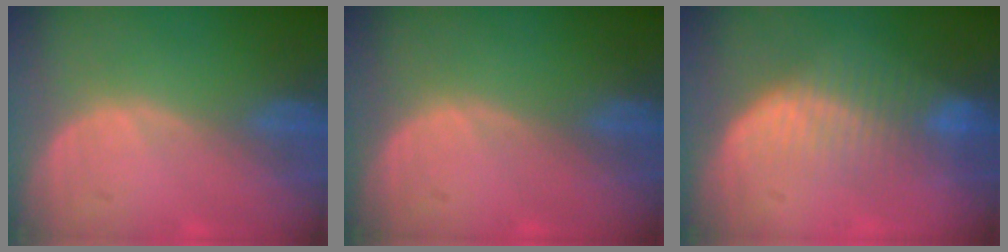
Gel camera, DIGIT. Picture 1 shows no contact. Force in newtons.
{"total": 0.0}
{"total": 7.5, "press": 6.7, "slide": 3.4}